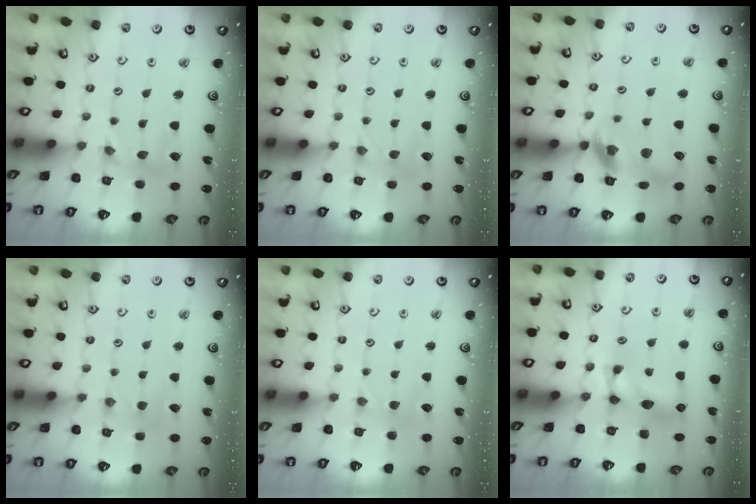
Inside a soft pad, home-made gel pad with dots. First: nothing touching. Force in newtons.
{"total": 0.0}
{"total": 13.0, "press": 12.9, "slide": 1.8}
{"total": 0.0}
{"total": 2.2, "press": 2.2, "slide": 0.4}
{"total": 11.3, "press": 11.2, "slide": 0.4}